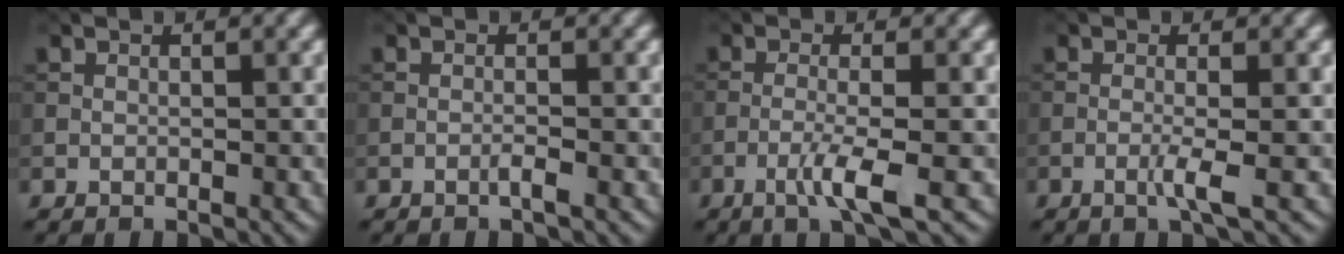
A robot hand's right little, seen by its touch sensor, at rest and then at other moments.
{"total": 0.9, "force": [-0.5, 0.0, 0.7], "torque": [-0.014, 0.003, -0.012]}
{"total": 3.4, "force": [-1.5, 0.2, 3.0], "torque": [-0.057, 0.007, -0.040]}
{"total": 2.1, "force": [-0.7, 0.2, 2.0], "torque": [-0.037, 0.003, -0.020]}